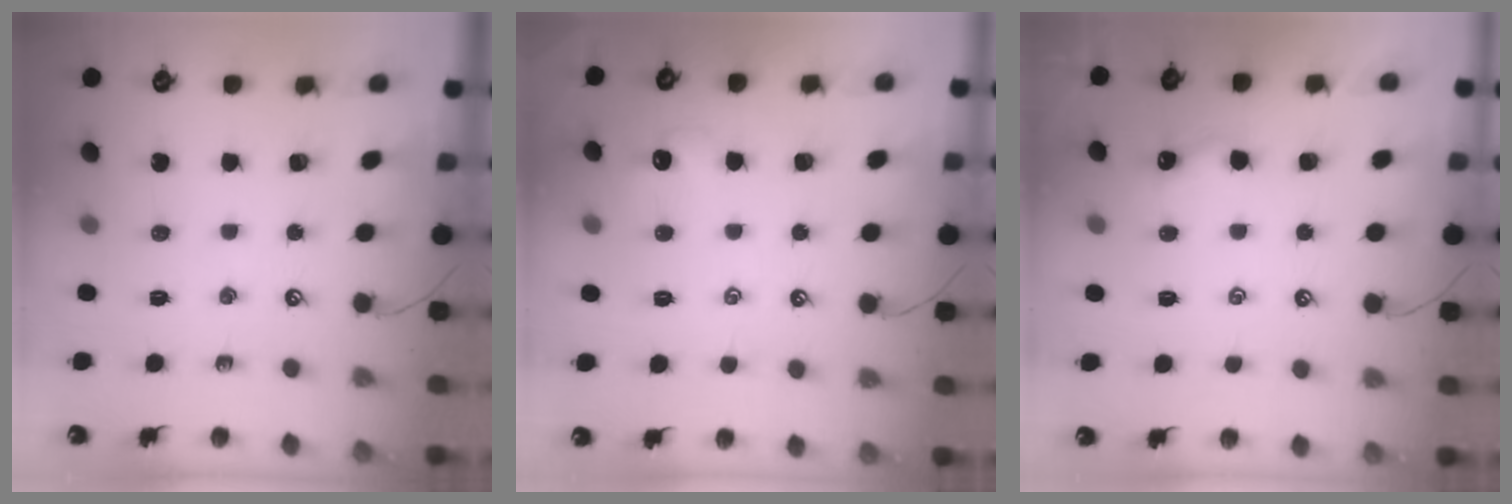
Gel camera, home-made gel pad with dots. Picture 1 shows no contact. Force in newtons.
{"total": 0.7, "press": 0.2, "slide": 0.6}
{"total": 0.0}